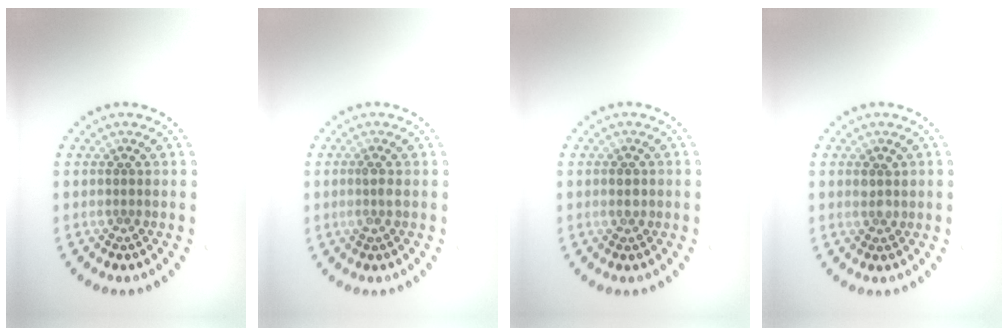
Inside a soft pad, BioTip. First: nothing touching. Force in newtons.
{"total": 1.0, "press": 0.9, "slide": 0.5}
{"total": 1.5, "press": 1.5, "slide": 0.1}
{"total": 1.3, "press": 1.1, "slide": 0.6}